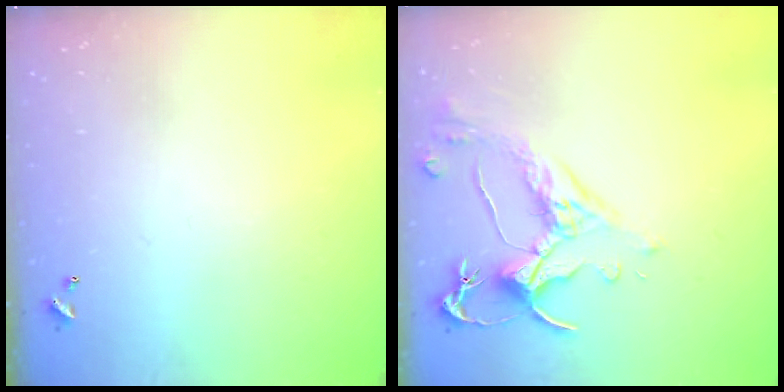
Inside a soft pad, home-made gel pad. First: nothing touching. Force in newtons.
{"total": 2.5, "press": 2.2, "slide": 1.3}